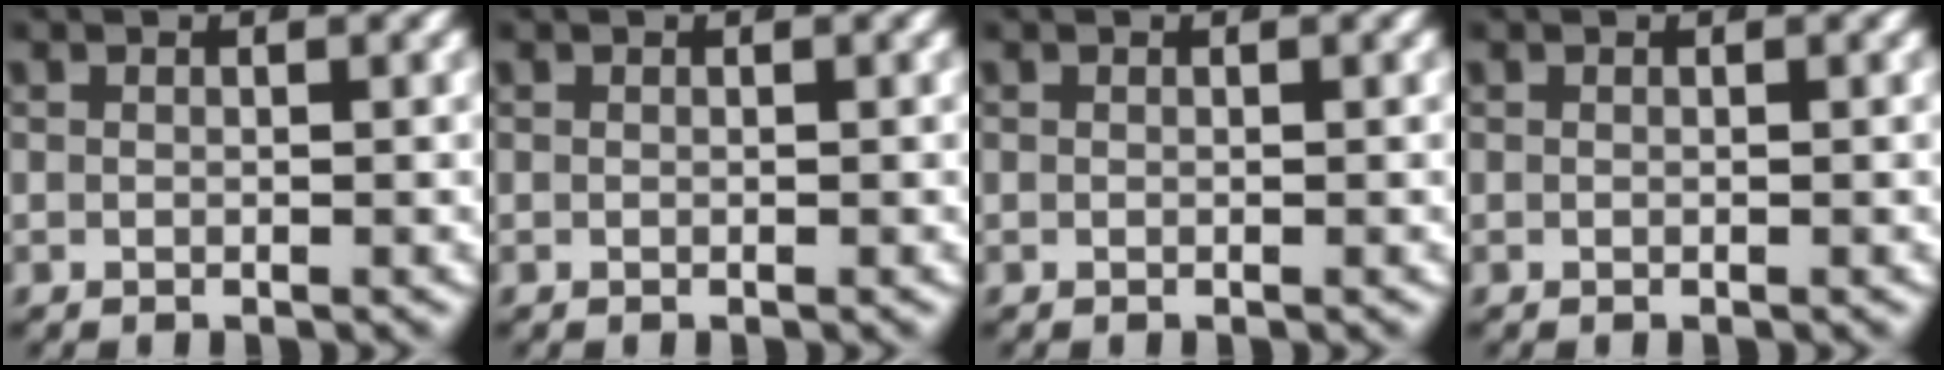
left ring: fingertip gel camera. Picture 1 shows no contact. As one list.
[{"total": 0.0}, {"total": 0.0}, {"total": 0.0}]